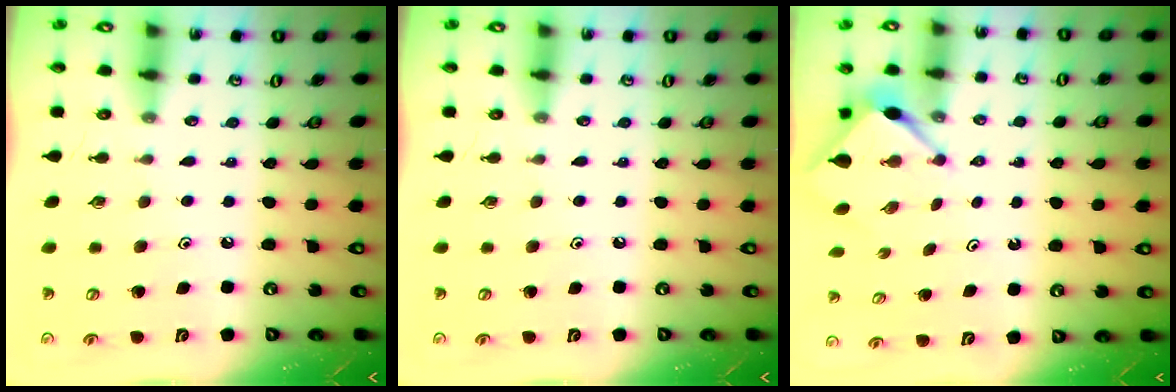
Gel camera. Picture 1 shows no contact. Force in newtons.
{"total": 0.0}
{"total": 3.1, "press": 3.1, "slide": 0.3}